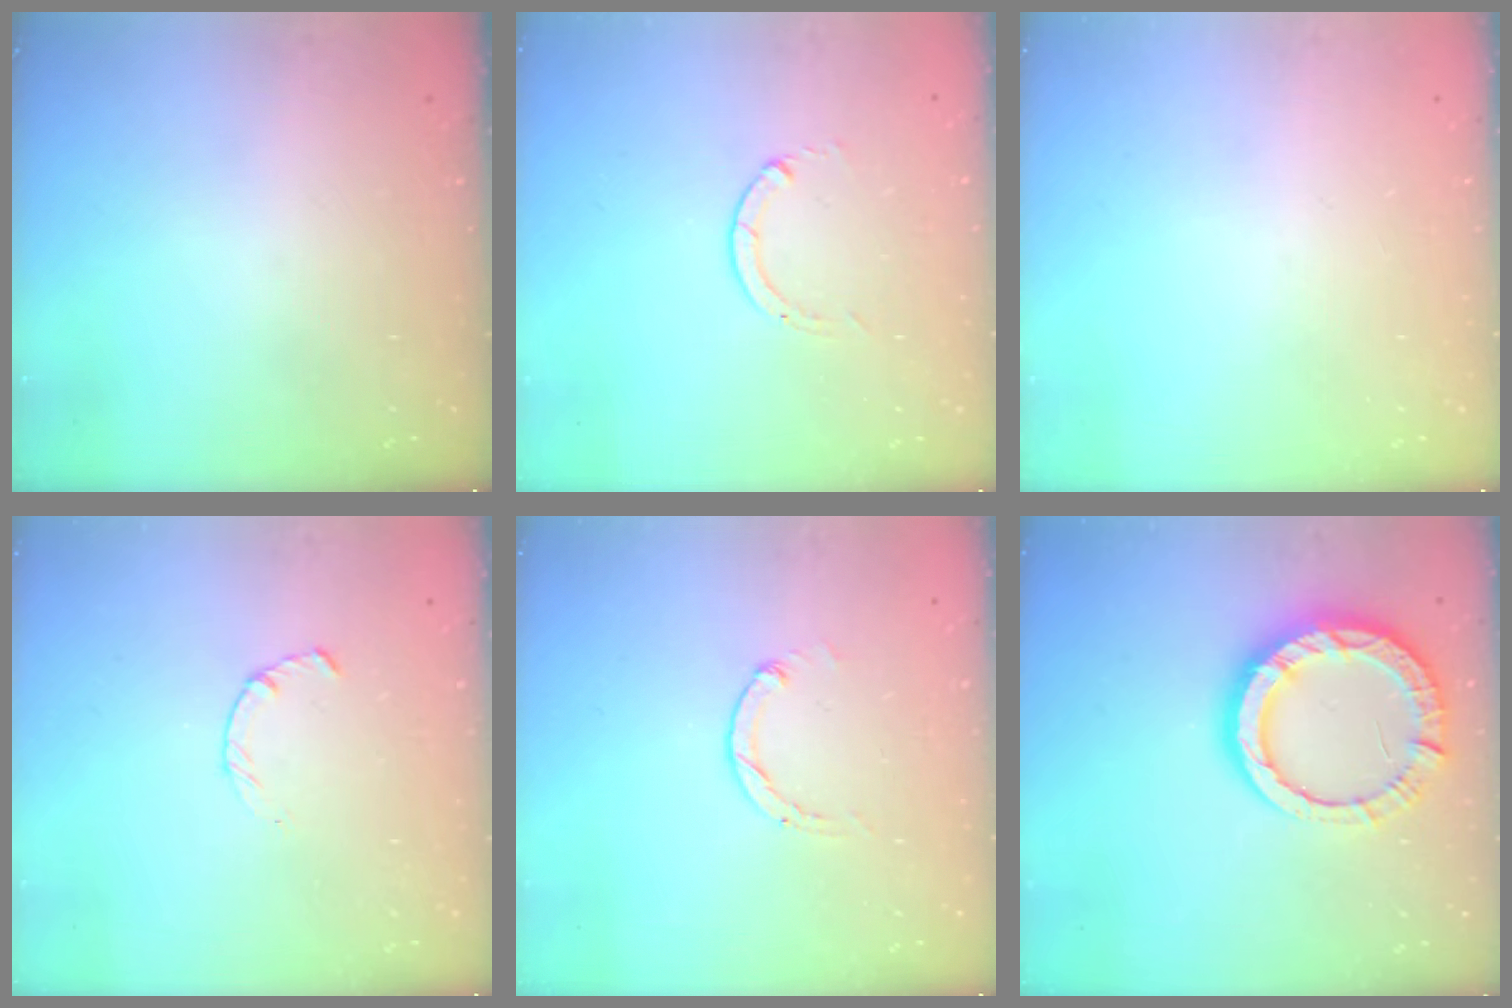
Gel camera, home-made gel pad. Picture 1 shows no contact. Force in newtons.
{"total": 0.6, "press": 0.5, "slide": 0.1}
{"total": 0.0}
{"total": 2.4, "press": 2.3, "slide": 0.4}
{"total": 1.2, "press": 1.2, "slide": 0.3}
{"total": 13.3, "press": 13.2, "slide": 1.6}